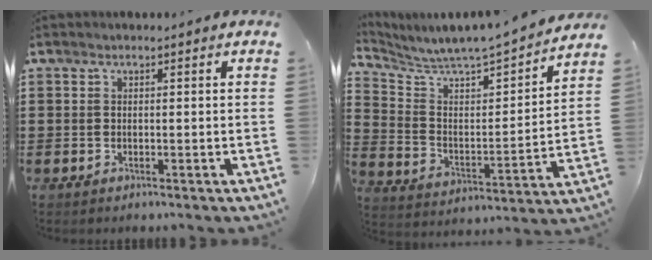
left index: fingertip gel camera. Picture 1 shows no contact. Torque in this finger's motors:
{"motor_torque": [1.30, -0.84, 0.14, 0.10]}